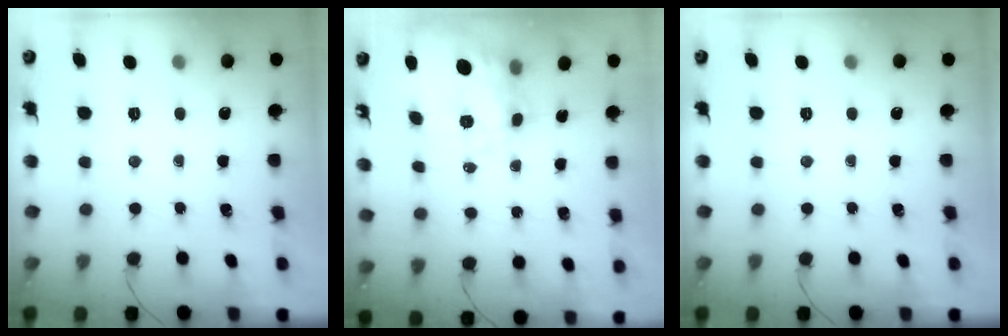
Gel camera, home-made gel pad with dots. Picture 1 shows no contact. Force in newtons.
{"total": 11.1, "press": 11.0, "slide": 1.4}
{"total": 0.0}